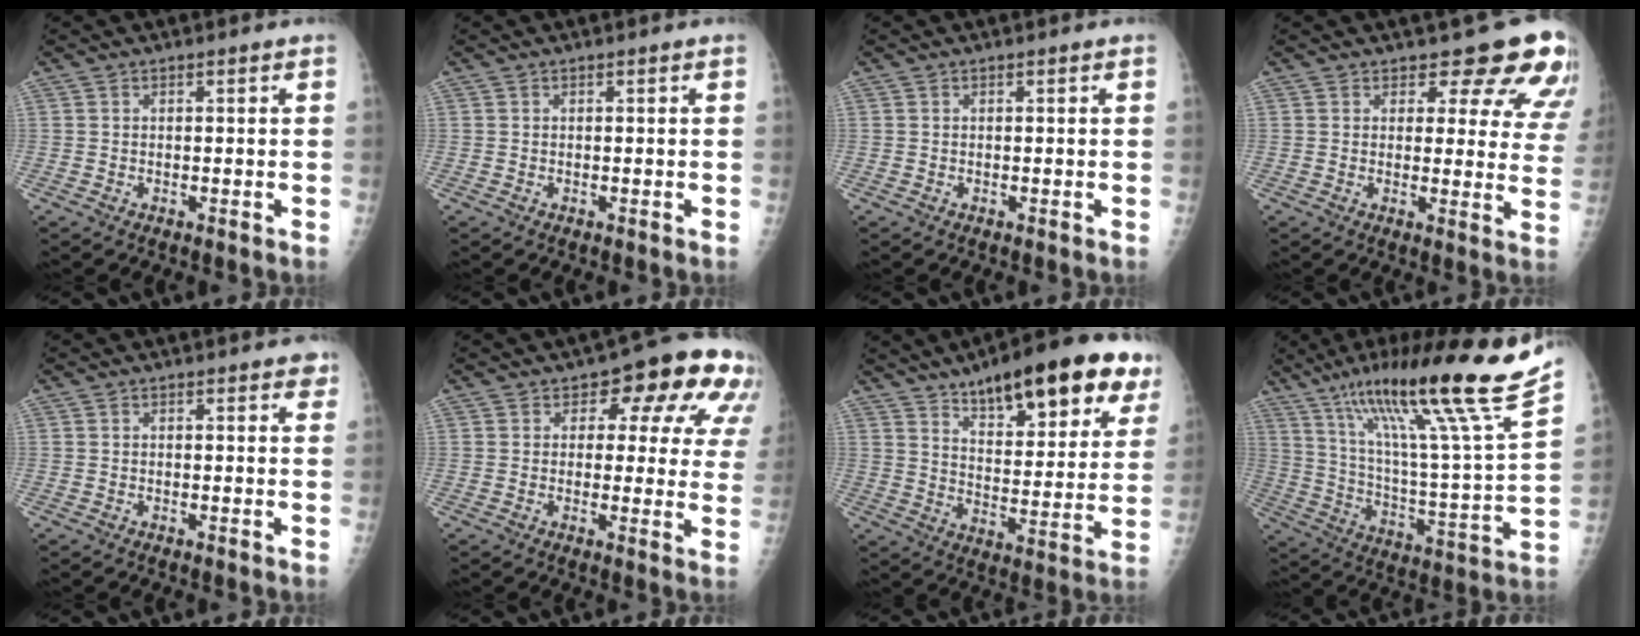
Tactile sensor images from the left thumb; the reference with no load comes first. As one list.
[{"total": 0.0}, {"total": 0.0}, {"total": 12.6, "force": [10.5, 5.0, 4.9], "torque": [-0.004, -0.066, 0.098]}, {"total": 1.9, "force": [1.2, 0.9, 1.2], "torque": [-0.001, -0.002, 0.009]}, {"total": 13.4, "force": [6.0, 7.3, 9.5], "torque": [-0.059, -0.018, 0.057]}, {"total": 24.3, "force": [14.8, 8.1, 17.5], "torque": [-0.207, -0.042, 0.216]}, {"total": 28.0, "force": [18.5, 1.2, 21.0], "torque": [-0.321, -0.065, 0.307]}]